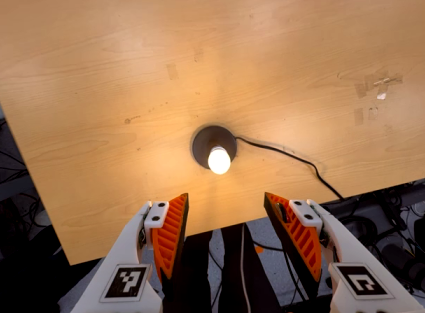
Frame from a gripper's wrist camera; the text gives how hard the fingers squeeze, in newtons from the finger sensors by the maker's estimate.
{"total": 0.0}